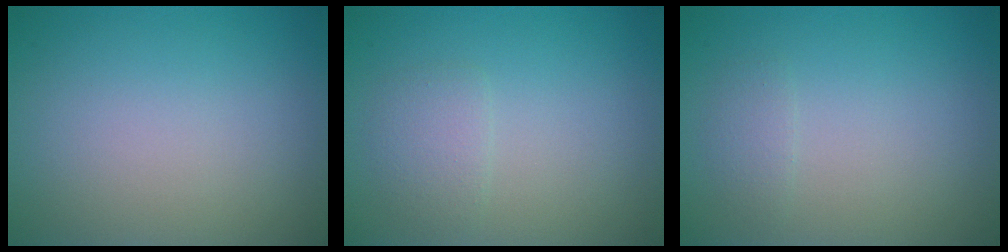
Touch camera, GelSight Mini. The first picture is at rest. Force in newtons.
{"total": 1.6, "press": 1.6, "slide": 0.0}
{"total": 0.9, "press": 0.9, "slide": 0.0}